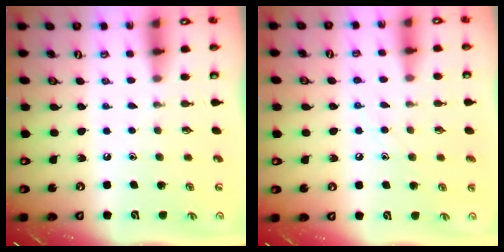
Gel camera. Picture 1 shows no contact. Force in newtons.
{"total": 6.4, "press": 6.4, "slide": 0.4}